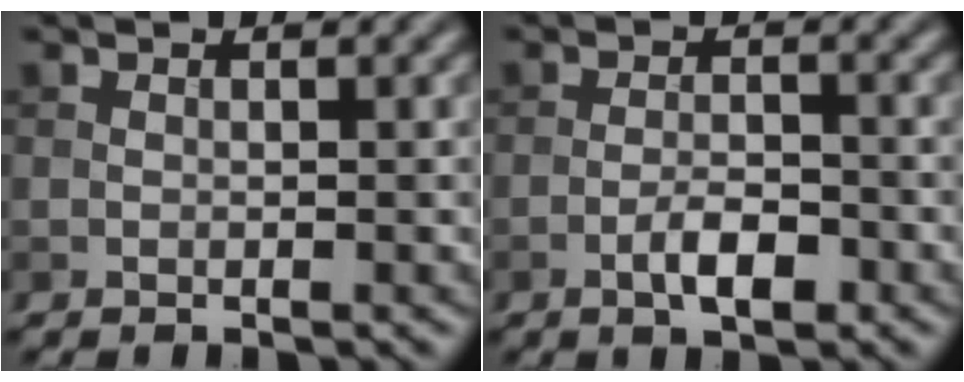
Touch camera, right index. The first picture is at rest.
{"total": 3.0, "force": [-1.5, 1.1, 2.4], "torque": [-0.042, 0.004, -0.030]}